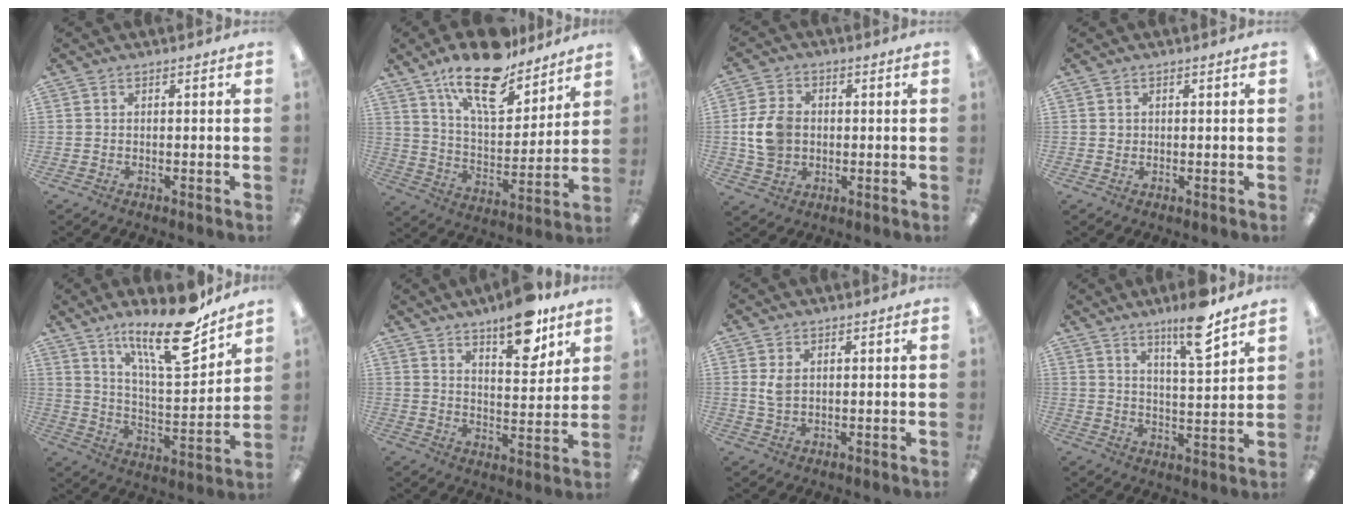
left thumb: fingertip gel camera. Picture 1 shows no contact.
{"total": 19.1, "force": [13.9, 7.5, 10.7], "torque": [-0.177, -0.078, 0.237]}
{"total": 9.4, "force": [0.1, 7.3, 5.9], "torque": [-0.127, 0.011, 0.005]}
{"total": 1.0, "force": [0.3, 0.9, 0.1], "torque": [-0.002, 0.005, 0.004]}
{"total": 19.1, "force": [13.6, 5.1, 12.4], "torque": [-0.200, -0.083, 0.220]}
{"total": 12.3, "force": [9.1, 4.2, 7.1], "torque": [-0.089, -0.053, 0.152]}
{"total": 3.5, "force": [1.1, 2.2, 2.5], "torque": [-0.054, 0.002, 0.020]}
{"total": 10.8, "force": [7.9, 1.8, 7.2], "torque": [-0.110, -0.045, 0.128]}